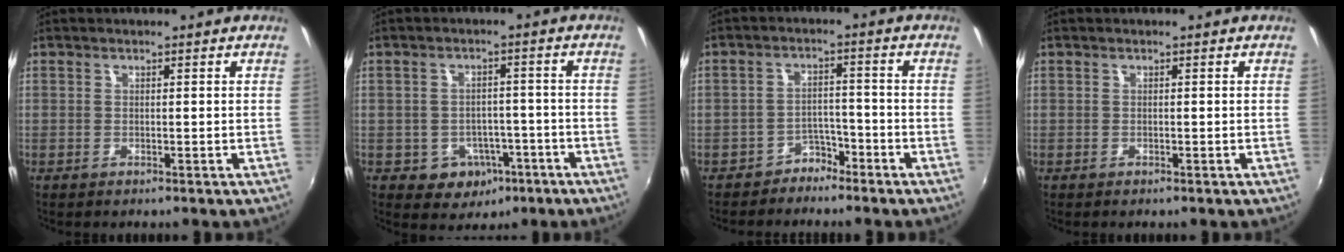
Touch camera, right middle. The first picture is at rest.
{"total": 7.1, "force": [-3.2, 5.9, 2.4], "torque": [-0.054, 0.019, -0.021]}
{"total": 4.0, "force": [-3.3, 2.3, 0.1], "torque": [-0.006, 0.019, -0.055]}
{"total": 0.0}